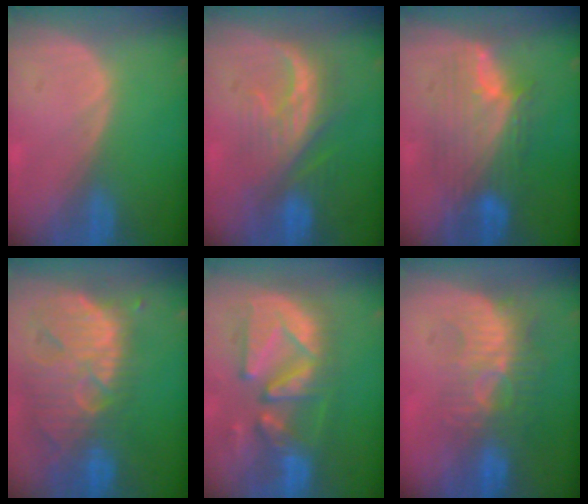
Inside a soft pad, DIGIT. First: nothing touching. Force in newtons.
{"total": 8.3, "press": 8.1, "slide": 2.0}
{"total": 8.4, "press": 8.4, "slide": 0.3}
{"total": 13.6, "press": 11.6, "slide": 7.2}
{"total": 12.0, "press": 11.0, "slide": 4.8}
{"total": 9.2, "press": 8.4, "slide": 3.6}